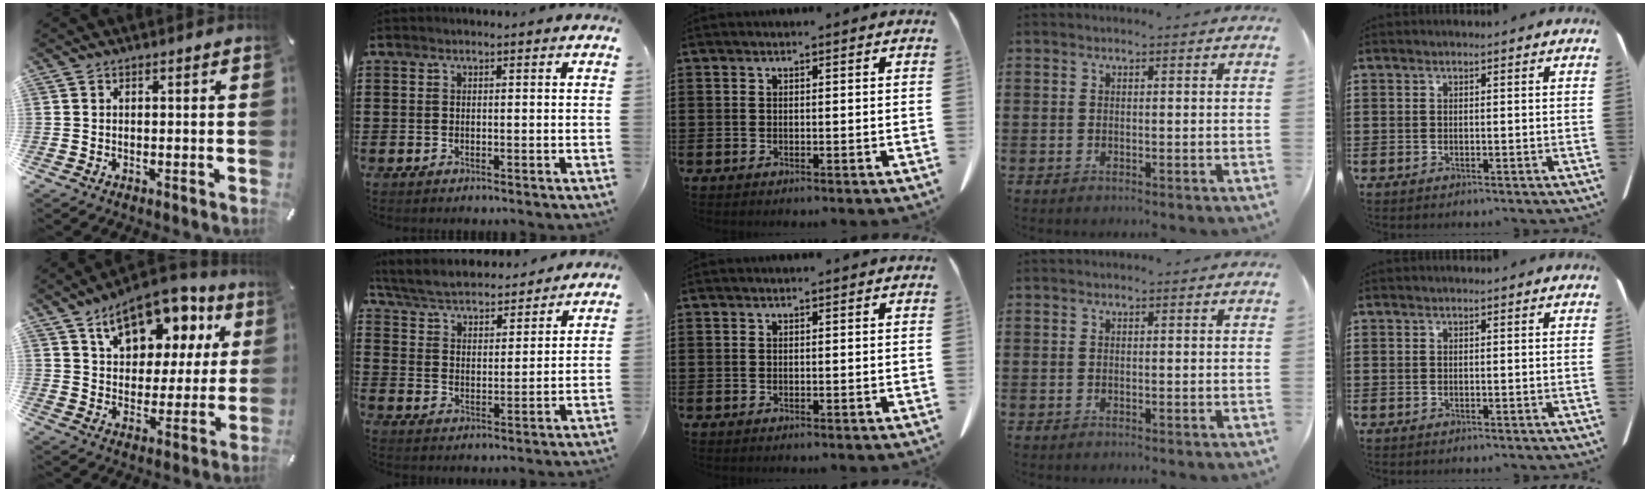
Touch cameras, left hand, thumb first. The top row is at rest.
{"thumb": {"total": 16.0, "force": [9.9, 9.6, 8.1], "torque": [-0.129, -0.051, 0.176]}, "index": {"total": 4.8, "force": [4.7, 0.6, 1.1], "torque": [-0.046, -0.028, 0.077]}}